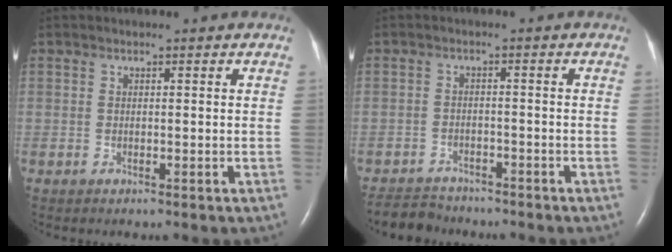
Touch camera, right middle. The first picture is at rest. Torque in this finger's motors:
{"motor_torque": [0.44, -0.46, 0.07, 0.00]}